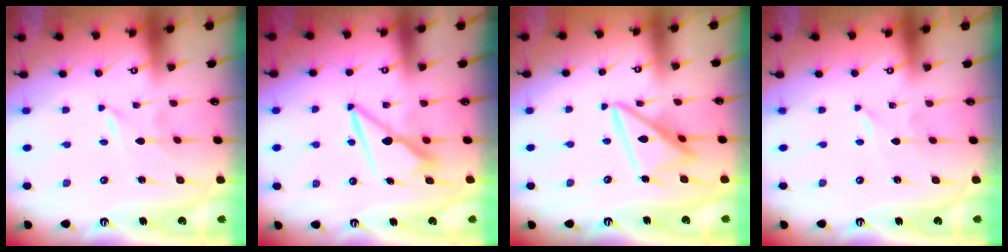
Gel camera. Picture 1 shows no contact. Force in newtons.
{"total": 9.2, "press": 9.2, "slide": 0.9}
{"total": 14.2, "press": 14.1, "slide": 1.5}
{"total": 0.0}